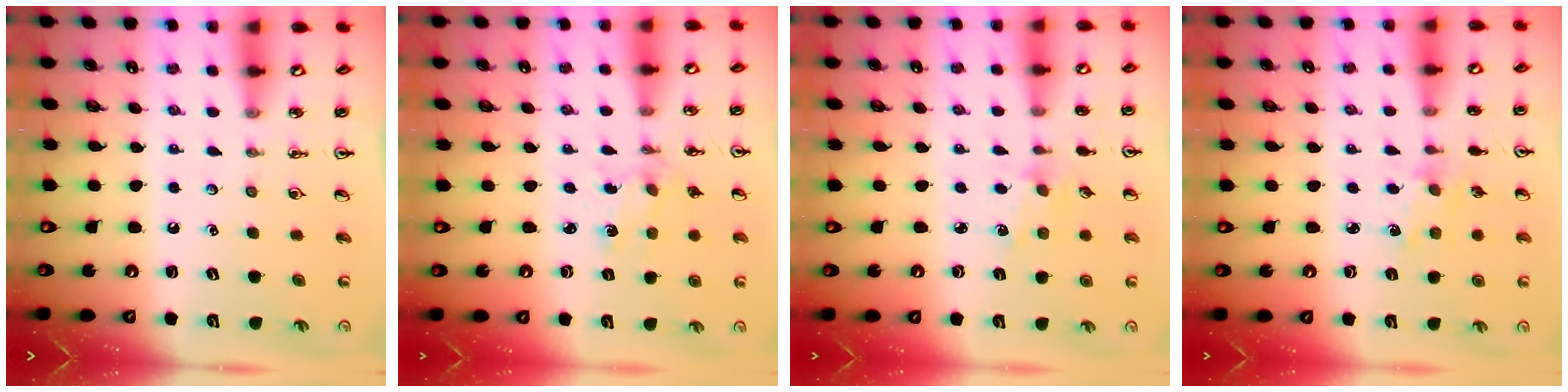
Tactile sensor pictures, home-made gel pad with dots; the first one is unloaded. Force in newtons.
{"total": 1.8, "press": 1.8, "slide": 0.3}
{"total": 1.0, "press": 1.0, "slide": 0.2}
{"total": 1.5, "press": 1.5, "slide": 0.1}